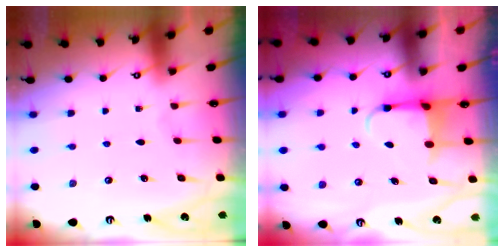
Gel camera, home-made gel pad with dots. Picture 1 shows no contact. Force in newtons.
{"total": 3.9, "press": 3.8, "slide": 0.7}